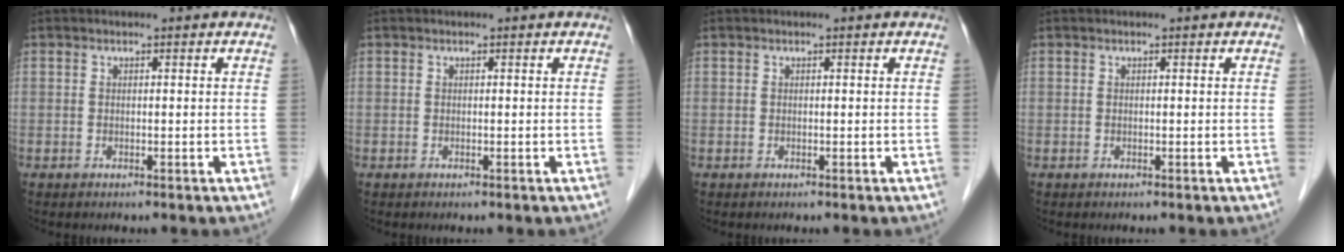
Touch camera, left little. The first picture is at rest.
{"total": 0.0}
{"total": 0.0}
{"total": 0.0}